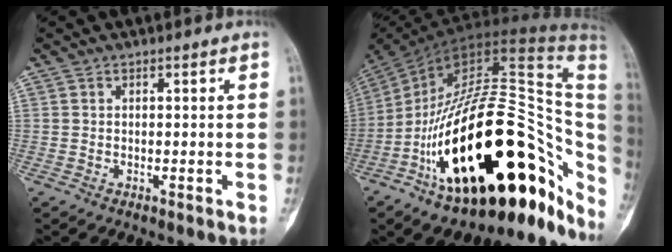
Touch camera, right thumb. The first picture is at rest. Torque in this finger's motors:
{"motor_torque": [1.64, 1.49, 2.57, -0.21, 1.05]}